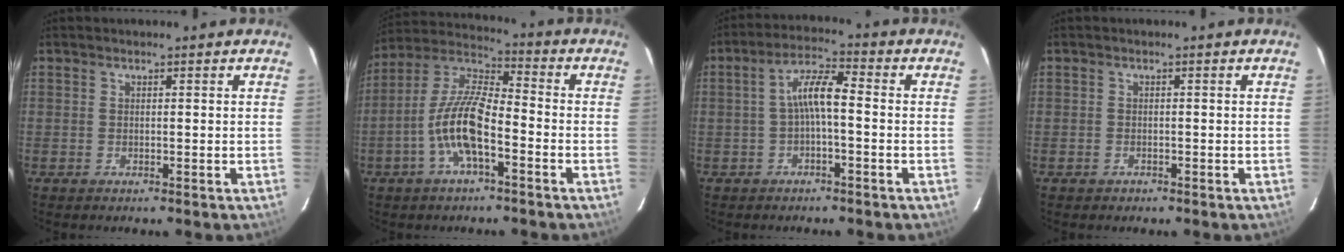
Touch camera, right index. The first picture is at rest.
{"total": 11.7, "force": [-4.7, 3.5, 10.2], "torque": [-0.216, 0.005, -0.094]}
{"total": 5.7, "force": [-1.0, 1.3, 5.4], "torque": [-0.112, 0.018, -0.020]}
{"total": 1.2, "force": [-0.8, 1.0, 0.1], "torque": [-0.002, 0.003, -0.010]}